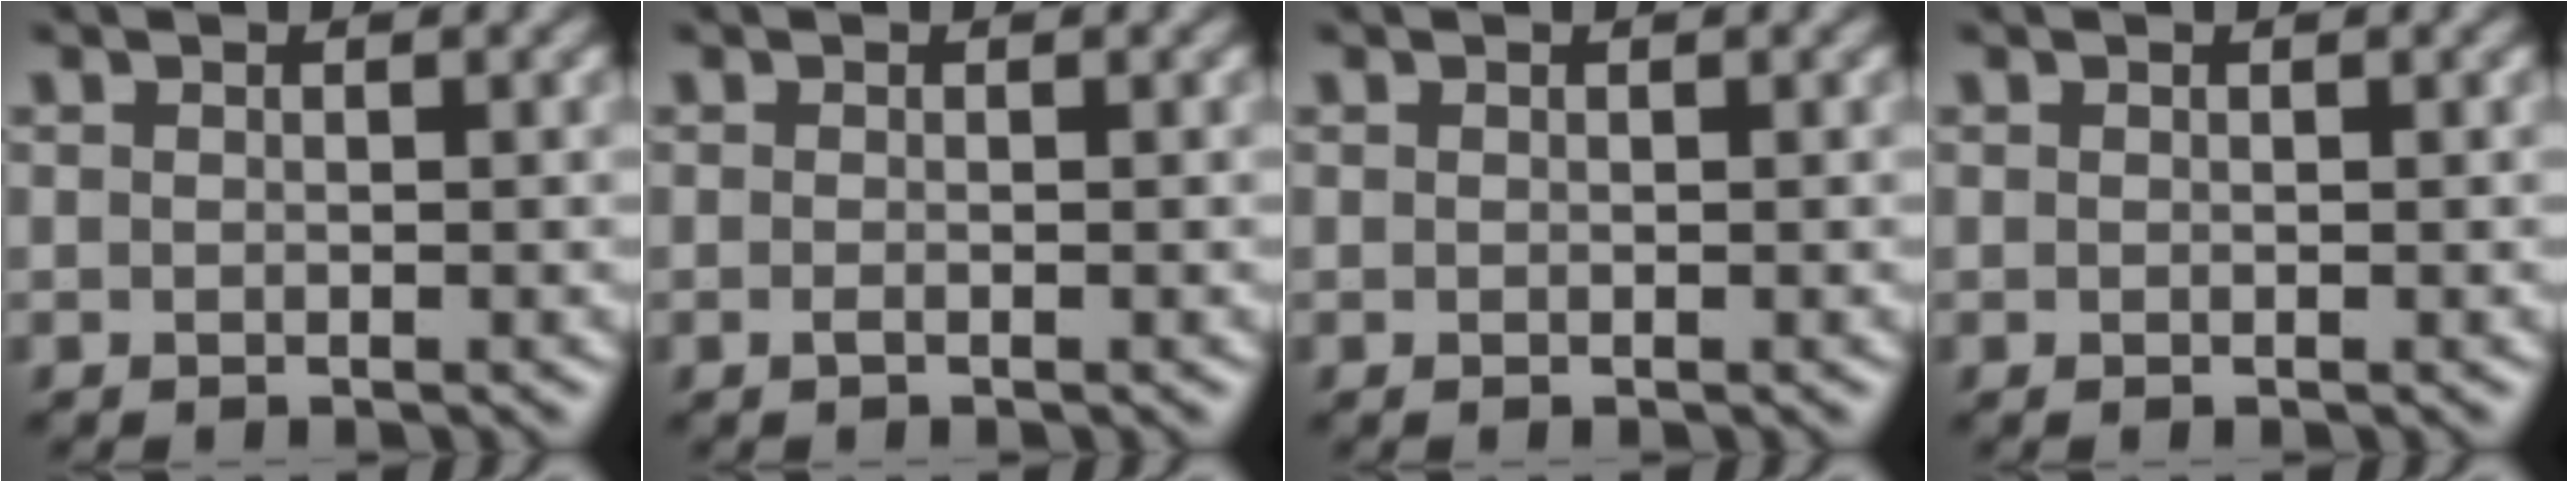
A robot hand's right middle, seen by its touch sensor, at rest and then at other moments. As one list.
[{"total": 0.6, "force": [-0.3, 0.1, 0.5], "torque": [-0.012, -0.003, -0.006]}, {"total": 0.0}, {"total": 0.0}]